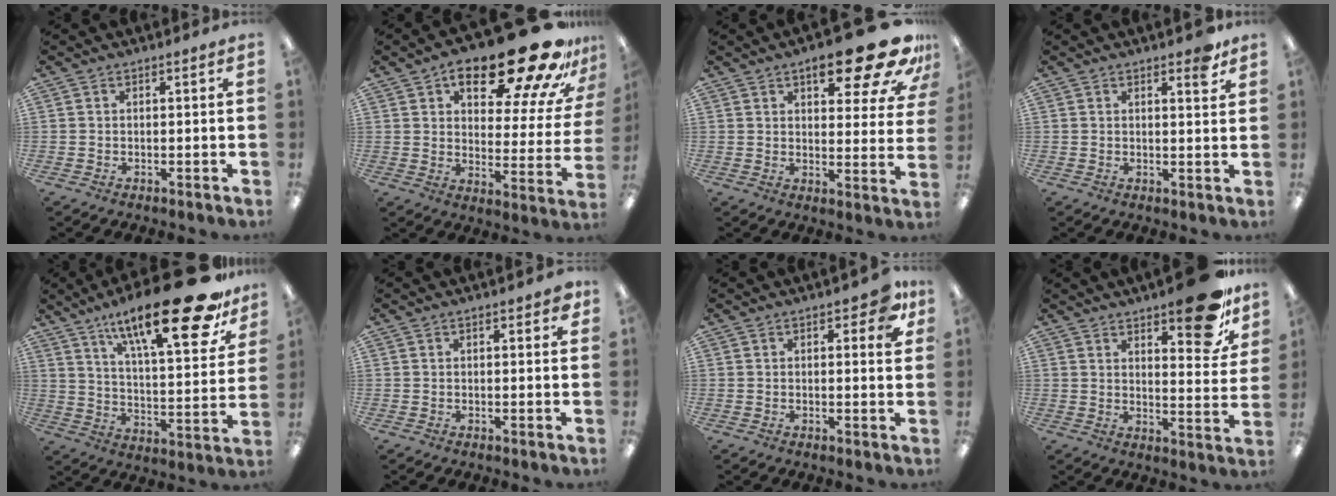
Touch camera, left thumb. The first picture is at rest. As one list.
[{"total": 26.0, "force": [17.2, 9.1, 17.2], "torque": [-0.228, -0.109, 0.268]}, {"total": 17.4, "force": [10.4, 6.2, 12.5], "torque": [-0.161, -0.059, 0.162]}, {"total": 3.4, "force": [2.5, 1.1, 2.2], "torque": [-0.016, -0.013, 0.037]}, {"total": 26.6, "force": [17.2, 7.8, 18.6], "torque": [-0.276, -0.107, 0.273]}, {"total": 2.0, "force": [1.0, 0.7, 1.6], "torque": [-0.017, -0.004, 0.014]}, {"total": 5.8, "force": [2.7, 2.4, 4.5], "torque": [-0.053, -0.008, 0.040]}, {"total": 15.0, "force": [10.5, 5.4, 9.3], "torque": [-0.109, -0.069, 0.171]}]